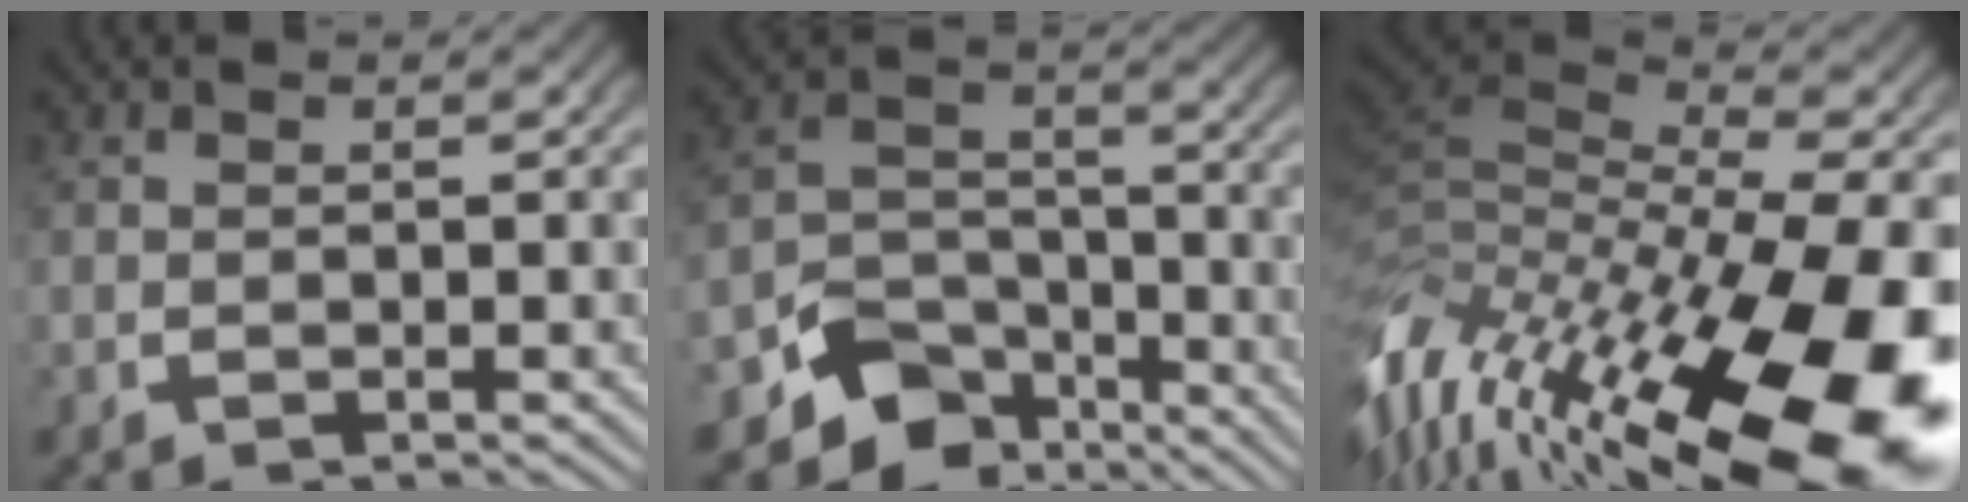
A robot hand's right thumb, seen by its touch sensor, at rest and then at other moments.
{"total": 7.8, "force": [-4.7, 5.1, 3.6], "torque": [-0.057, -0.019, -0.076]}
{"total": 18.3, "force": [-2.1, 10.9, 14.5], "torque": [-0.268, -0.041, -0.014]}